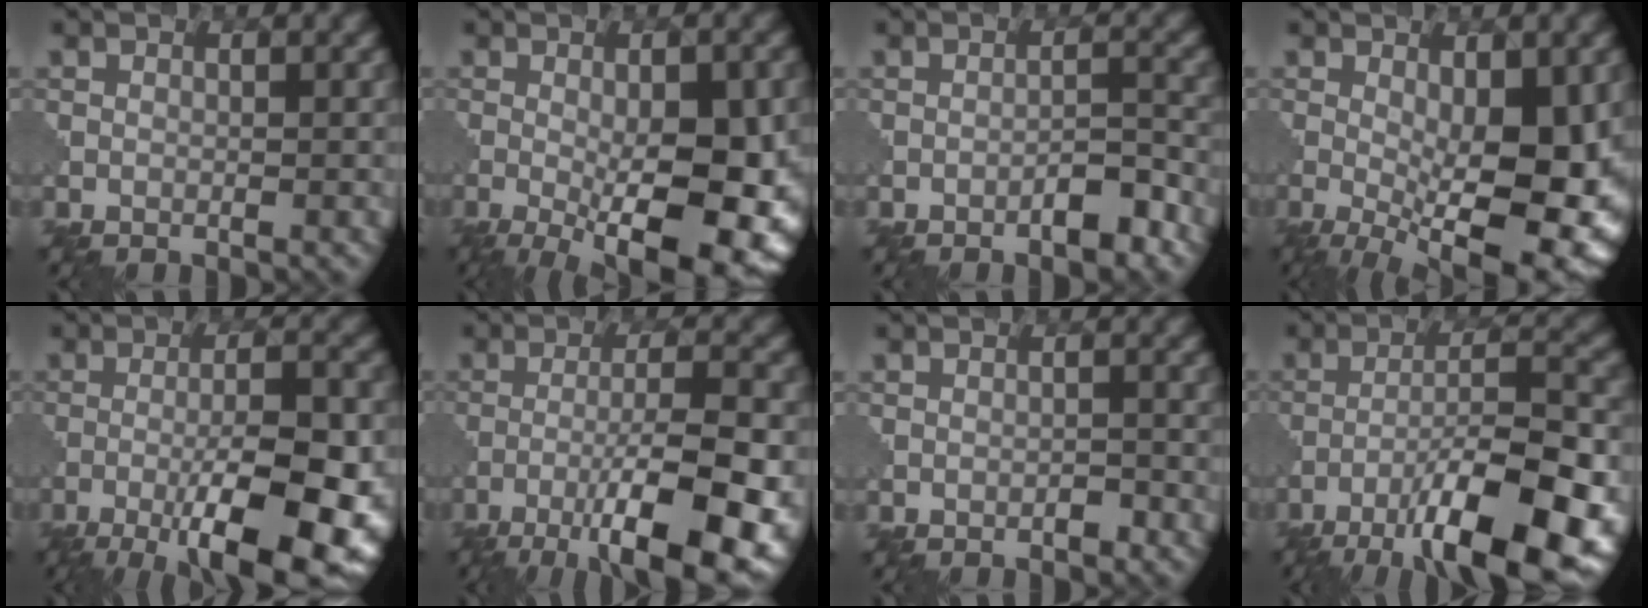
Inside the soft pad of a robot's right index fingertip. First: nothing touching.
{"total": 12.6, "force": [-2.9, 4.5, 11.4], "torque": [-0.159, -0.026, -0.028]}
{"total": 2.7, "force": [-1.7, 0.6, 2.0], "torque": [-0.027, 0.010, -0.029]}
{"total": 12.3, "force": [-1.7, 4.7, 11.2], "torque": [-0.166, -0.025, -0.015]}
{"total": 12.1, "force": [-4.8, 3.2, 10.6], "torque": [-0.162, -0.006, -0.075]}
{"total": 11.9, "force": [-6.0, 2.9, 9.9], "torque": [-0.159, -0.003, -0.091]}
{"total": 0.8, "force": [-0.5, 0.3, 0.5], "torque": [-0.006, 0.002, -0.008]}
{"total": 12.2, "force": [-7.0, 2.6, 9.6], "torque": [-0.159, 0.005, -0.118]}